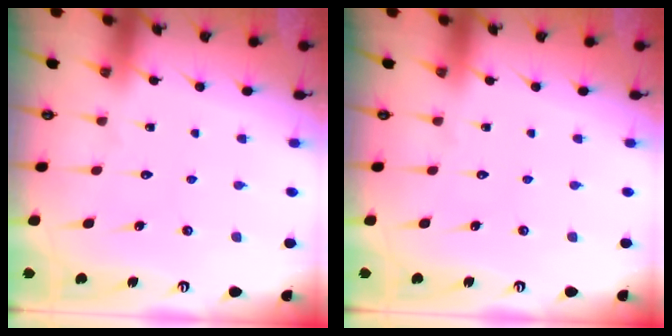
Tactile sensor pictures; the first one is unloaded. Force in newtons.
{"total": 0.0}